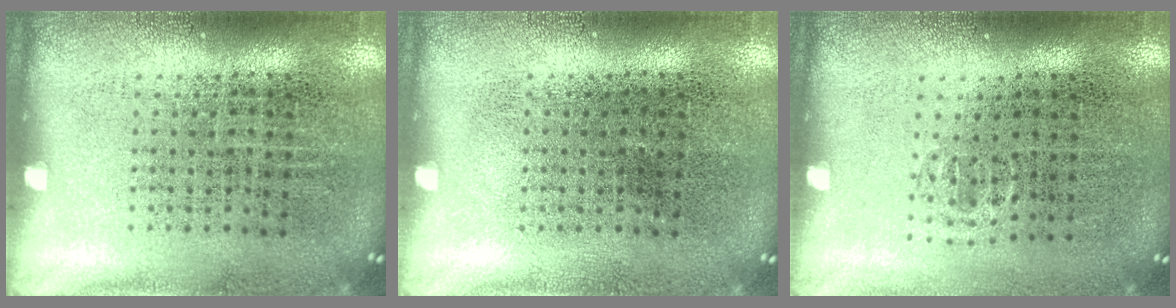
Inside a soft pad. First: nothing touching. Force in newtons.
{"total": 0.0}
{"total": 0.6, "press": 0.4, "slide": 0.4}